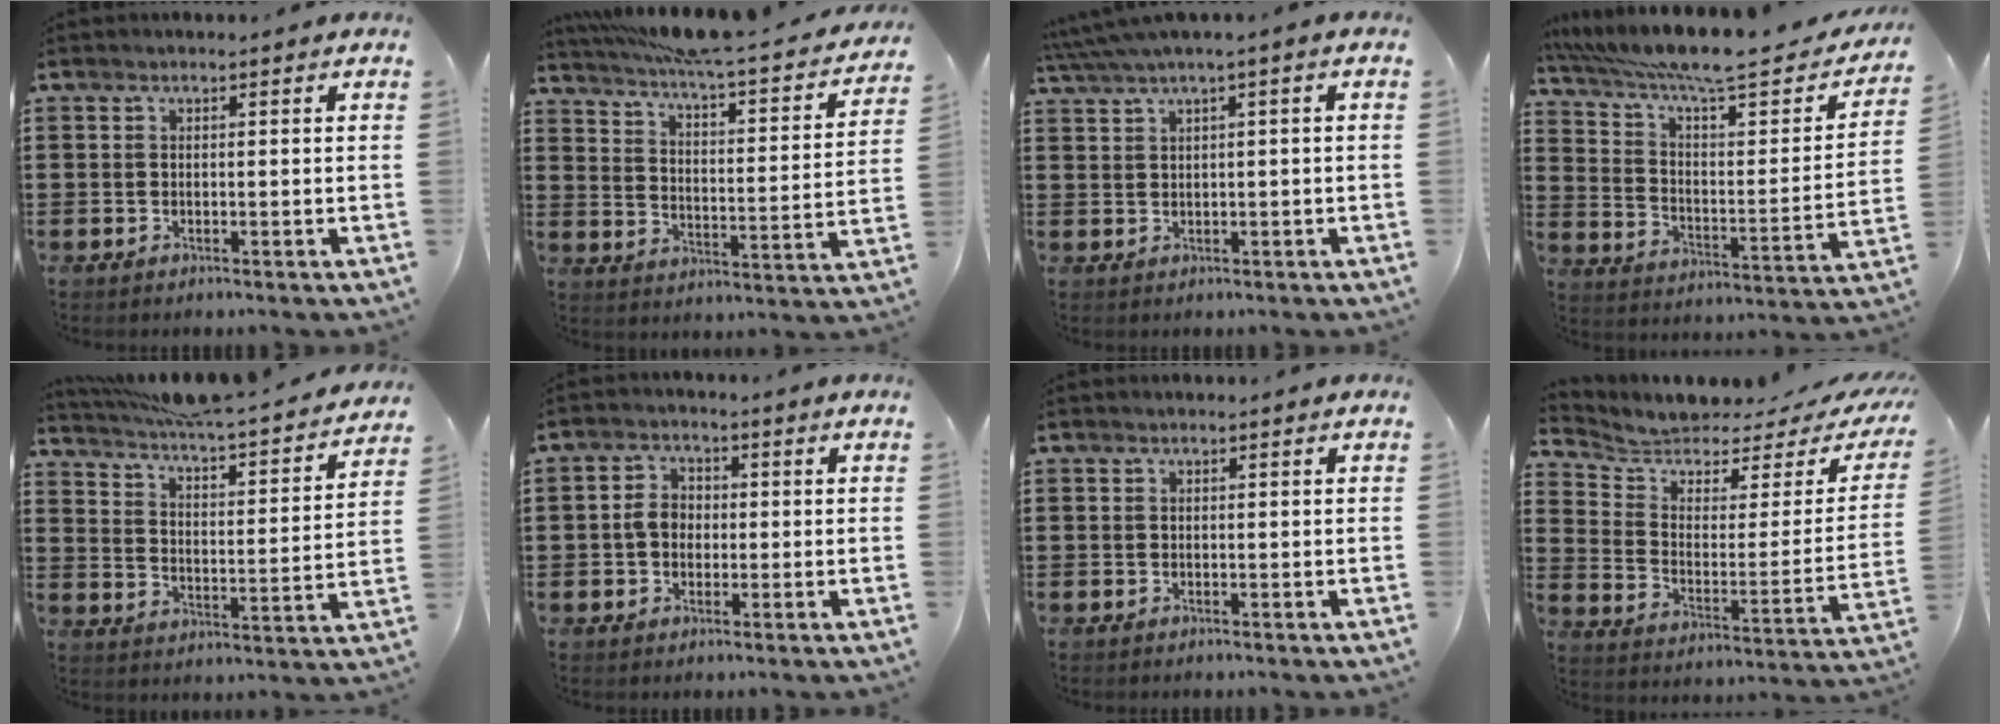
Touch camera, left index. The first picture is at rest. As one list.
[{"total": 5.8, "force": [5.0, -0.2, 3.1], "torque": [-0.083, -0.044, 0.079]}, {"total": 2.0, "force": [0.5, -0.3, 1.9], "torque": [-0.042, -0.008, 0.006]}, {"total": 9.4, "force": [7.3, 0.8, 5.8], "torque": [-0.133, -0.057, 0.118]}, {"total": 5.0, "force": [4.6, -0.2, 1.9], "torque": [-0.062, -0.045, 0.071]}, {"total": 3.8, "force": [-0.2, 3.1, 2.3], "torque": [-0.060, 0.006, -0.010]}, {"total": 0.0}, {"total": 4.4, "force": [3.8, 1.6, 1.5], "torque": [-0.058, -0.031, 0.060]}]